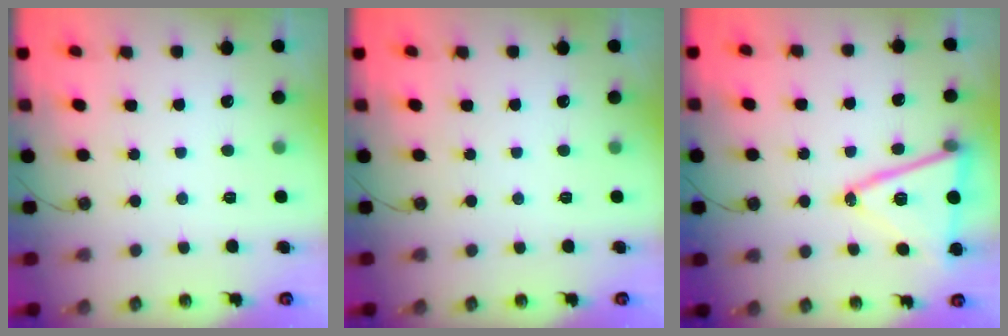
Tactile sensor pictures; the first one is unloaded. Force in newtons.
{"total": 0.0}
{"total": 16.4, "press": 16.0, "slide": 3.5}